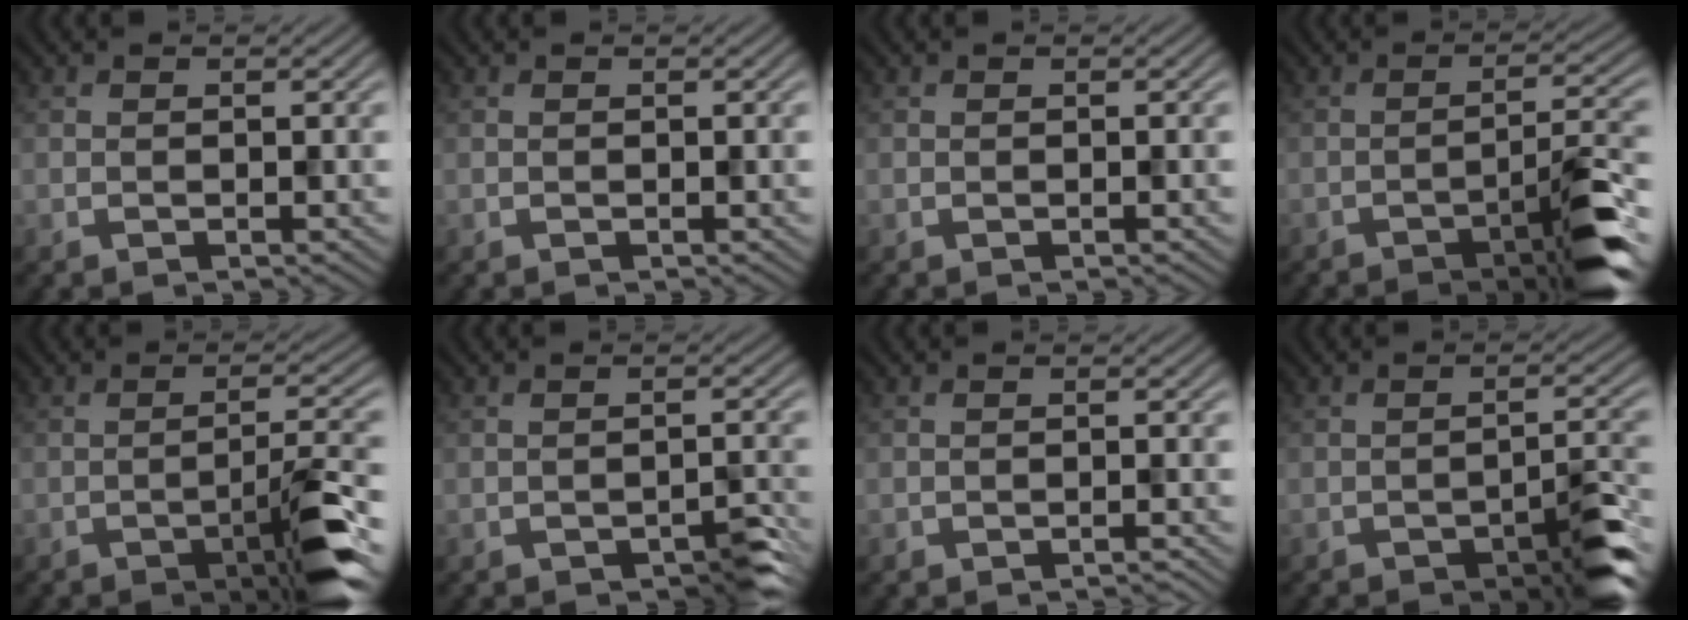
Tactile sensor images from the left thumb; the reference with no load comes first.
{"total": 0.0}
{"total": 0.0}
{"total": 6.8, "force": [-4.2, 1.0, 5.3], "torque": [-0.070, 0.008, -0.072]}
{"total": 6.9, "force": [-3.6, 0.9, 5.8], "torque": [-0.084, 0.007, -0.066]}
{"total": 2.5, "force": [-1.9, 0.6, 1.4], "torque": [-0.017, 0.005, -0.030]}
{"total": 1.2, "force": [-1.2, 0.1, 0.3], "torque": [-0.001, 0.000, -0.021]}
{"total": 5.4, "force": [-3.7, 1.1, 3.8], "torque": [-0.050, 0.008, -0.055]}